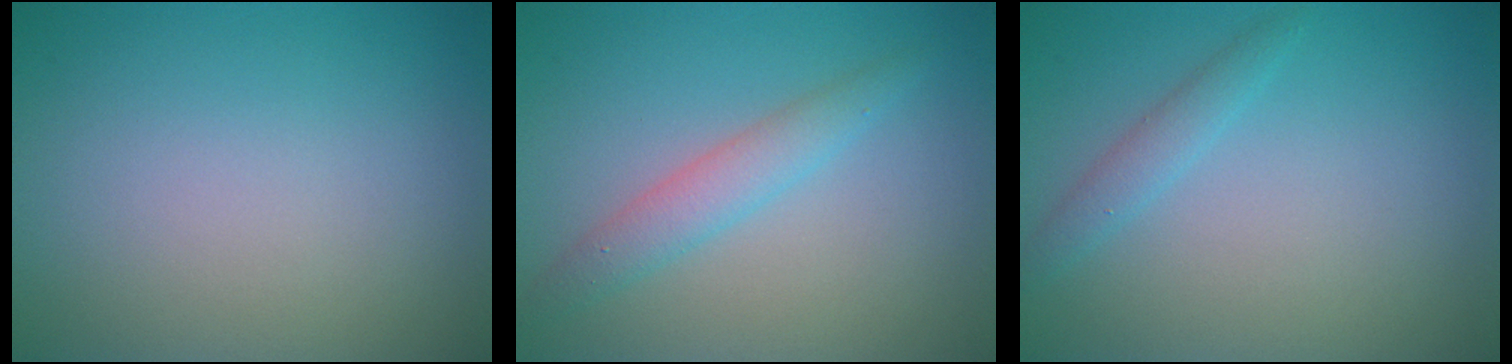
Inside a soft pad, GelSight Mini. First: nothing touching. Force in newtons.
{"total": 2.5, "press": 2.5, "slide": 0.0}
{"total": 1.5, "press": 1.5, "slide": 0.1}